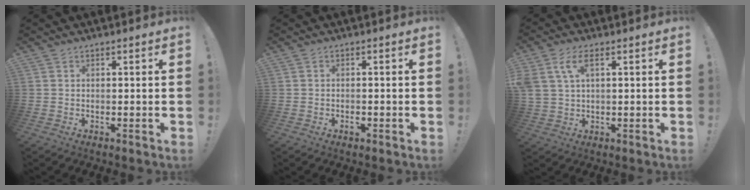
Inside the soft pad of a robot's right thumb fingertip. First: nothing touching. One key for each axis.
{"total": 0.9, "fx": -0.8, "fy": 0.3, "fz": 0.4, "tx": -0.005, "ty": 0.001, "tz": -0.014}
{"total": 6.8, "fx": 2.7, "fy": 3.4, "fz": 5.3, "tx": -0.103, "ty": -0.001, "tz": 0.054}